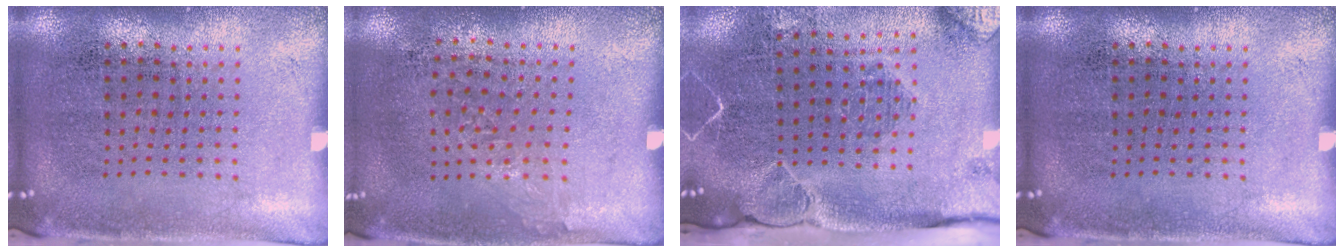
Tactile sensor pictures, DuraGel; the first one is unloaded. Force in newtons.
{"total": 1.0, "press": 0.7, "slide": 0.6}
{"total": 2.1, "press": 2.0, "slide": 0.6}
{"total": 0.0}